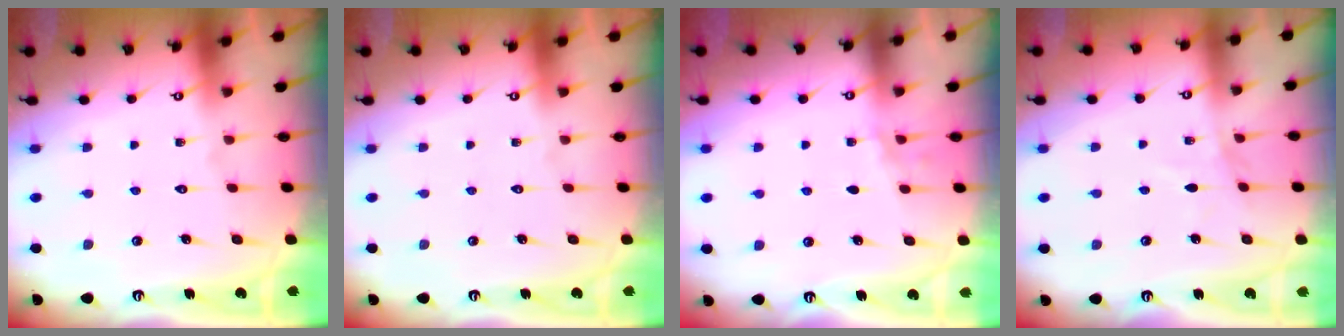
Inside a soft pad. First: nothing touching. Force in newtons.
{"total": 0.0}
{"total": 3.4, "press": 2.6, "slide": 2.2}
{"total": 3.3, "press": 3.3, "slide": 0.4}